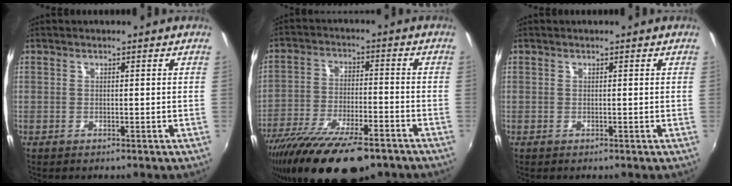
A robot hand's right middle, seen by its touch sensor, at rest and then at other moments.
{"total": 20.7, "force": [-15.4, 6.0, 12.3], "torque": [-0.245, -0.055, -0.255]}
{"total": 0.0}